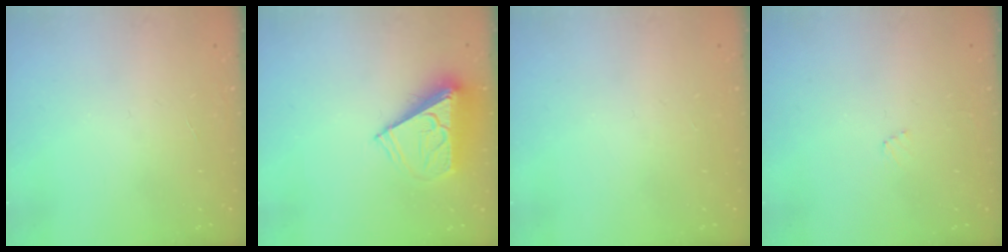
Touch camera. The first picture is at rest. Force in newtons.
{"total": 7.7, "press": 7.7, "slide": 0.5}
{"total": 1.9, "press": 1.9, "slide": 0.3}
{"total": 3.6, "press": 3.6, "slide": 0.3}